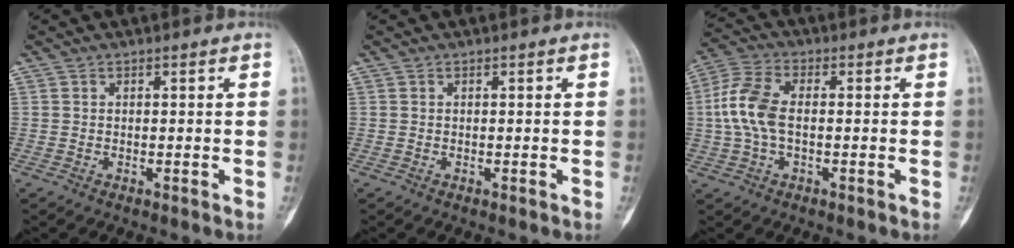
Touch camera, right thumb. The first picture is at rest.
{"total": 0.0}
{"total": 9.4, "force": [0.0, 5.1, 7.9], "torque": [-0.183, 0.022, -0.005]}